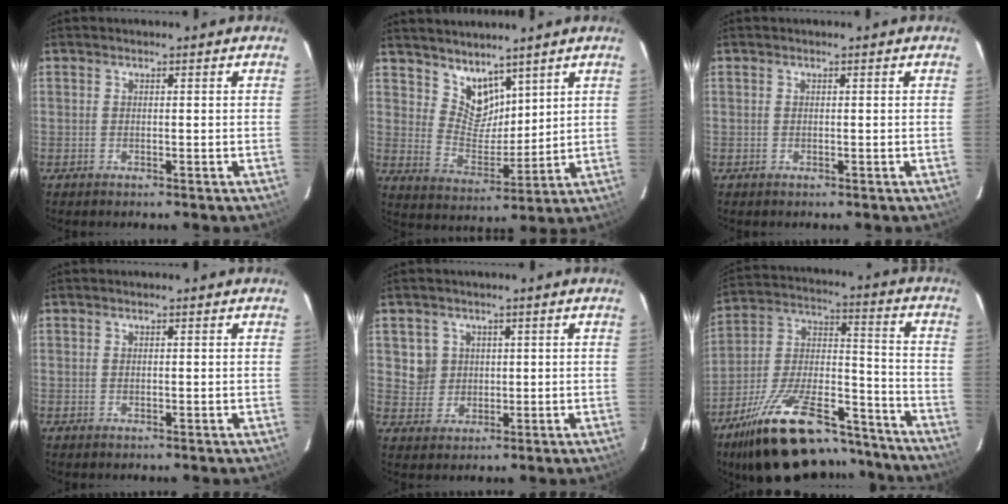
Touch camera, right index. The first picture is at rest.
{"total": 8.1, "force": [6.4, 4.4, 2.5], "torque": [-0.035, 0.000, 0.129]}
{"total": 0.0}
{"total": 0.0}
{"total": 4.6, "force": [1.2, 4.4, 0.4], "torque": [0.002, 0.013, 0.027]}
{"total": 27.6, "force": [-20.6, 9.9, 15.4], "torque": [-0.280, 0.003, -0.313]}